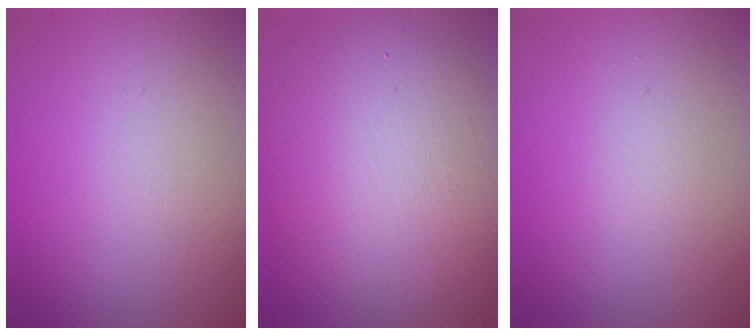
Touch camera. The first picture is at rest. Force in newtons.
{"total": 10.5, "press": 10.5, "slide": 0.6}
{"total": 0.6, "press": 0.6, "slide": 0.1}